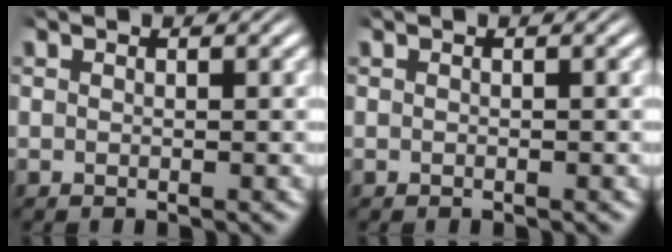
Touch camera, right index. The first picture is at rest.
{"total": 0.0}